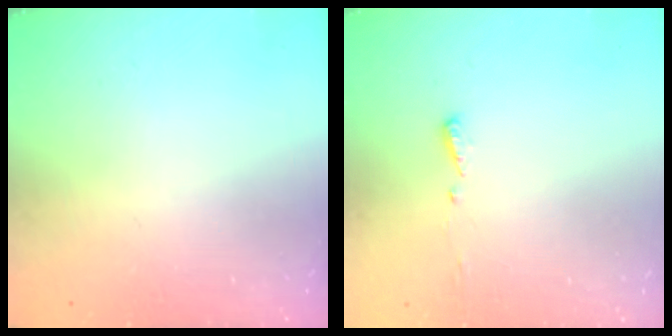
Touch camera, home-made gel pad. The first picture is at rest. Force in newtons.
{"total": 4.0, "press": 3.9, "slide": 0.5}